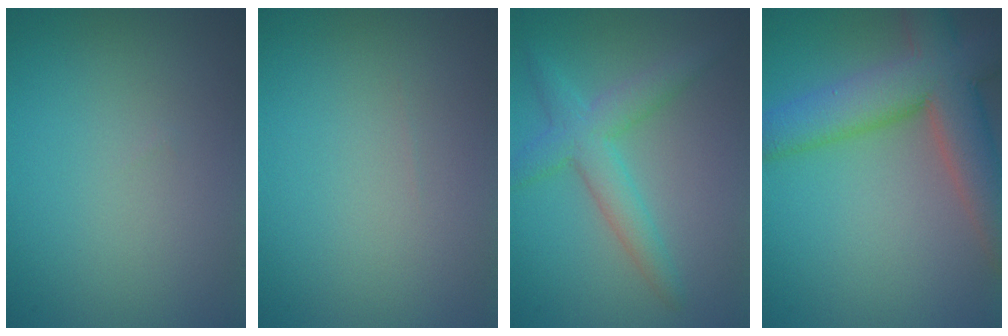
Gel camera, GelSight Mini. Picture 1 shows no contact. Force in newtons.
{"total": 0.0}
{"total": 3.9, "press": 3.9, "slide": 0.2}
{"total": 8.9, "press": 8.9, "slide": 0.4}